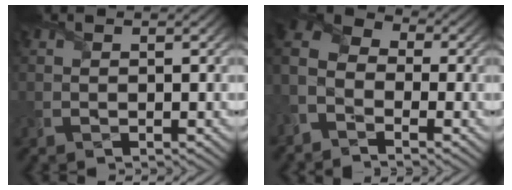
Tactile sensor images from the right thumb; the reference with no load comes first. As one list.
[{"total": 7.3, "force": [-3.5, 4.8, 4.3], "torque": [-0.107, -0.007, -0.083]}]